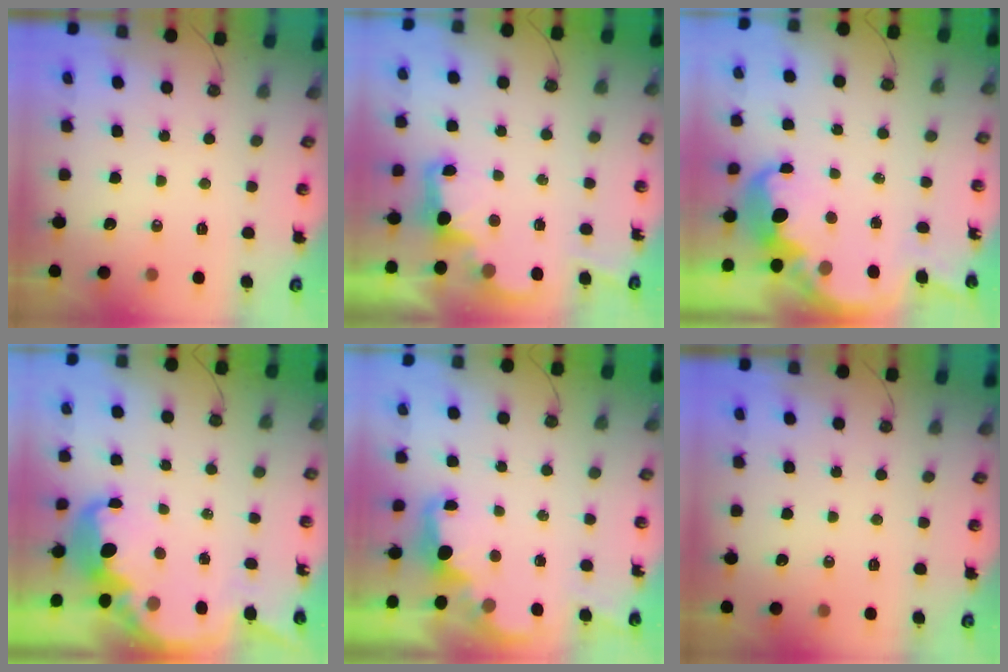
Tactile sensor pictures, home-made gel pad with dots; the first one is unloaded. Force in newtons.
{"total": 3.0, "press": 2.9, "slide": 0.6}
{"total": 6.4, "press": 6.4, "slide": 0.4}
{"total": 7.7, "press": 7.7, "slide": 0.6}
{"total": 2.2, "press": 2.1, "slide": 0.8}
{"total": 0.0}